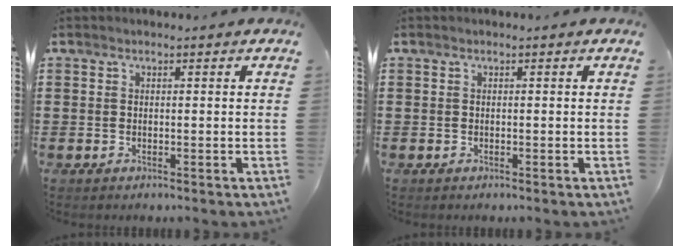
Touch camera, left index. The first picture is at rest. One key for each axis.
{"total": 0.0}